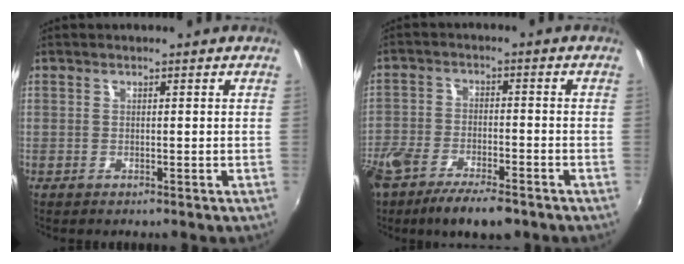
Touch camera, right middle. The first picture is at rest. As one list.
[{"total": 12.4, "force": [-9.0, 4.2, 7.4], "torque": [-0.175, -0.035, -0.165]}]